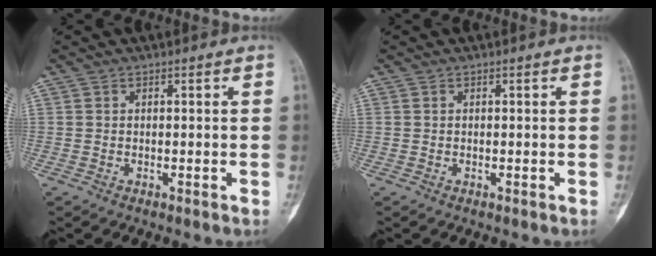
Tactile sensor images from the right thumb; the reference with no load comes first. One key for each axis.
{"total": 0.0}